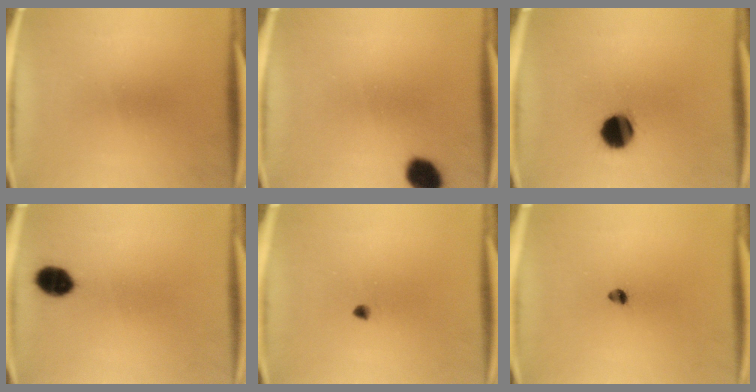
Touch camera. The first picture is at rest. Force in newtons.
{"total": 6.4}
{"total": 9.4}
{"total": 6.3}
{"total": 1.1}
{"total": 1.7}